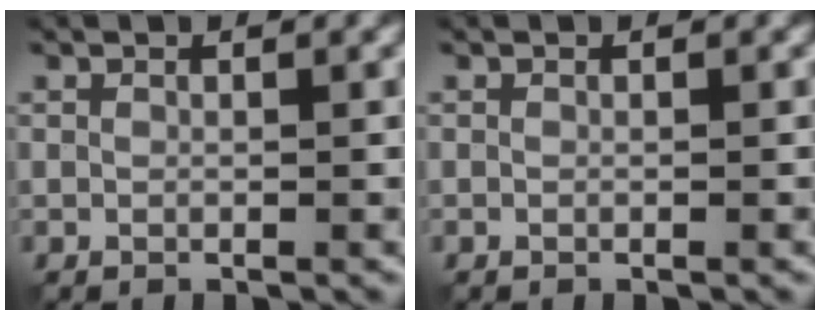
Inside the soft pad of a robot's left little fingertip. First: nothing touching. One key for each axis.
{"total": 0.0}